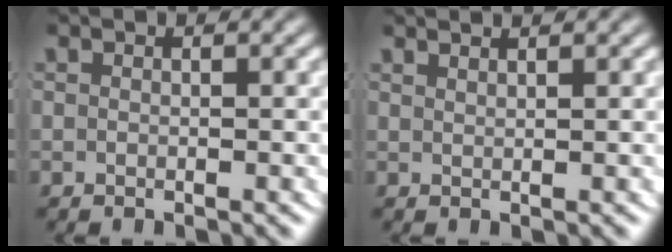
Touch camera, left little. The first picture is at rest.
{"total": 1.7, "force": [1.6, -0.4, 0.4], "torque": [-0.001, 0.000, 0.032]}